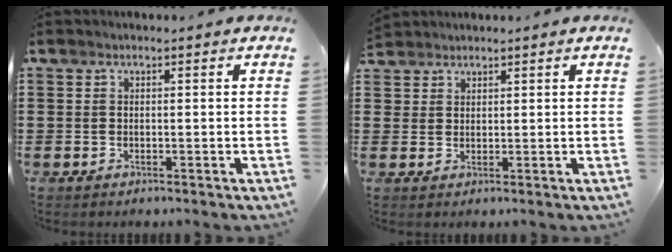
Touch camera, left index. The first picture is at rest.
{"total": 2.0, "force": [1.7, 1.0, -0.2], "torque": [-0.003, 0.005, 0.035]}